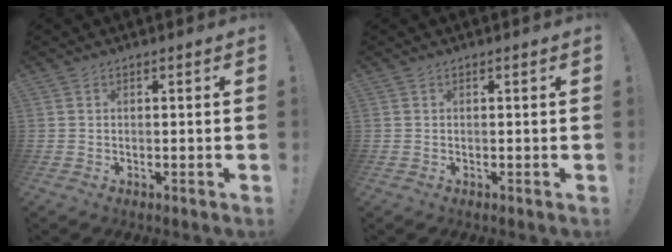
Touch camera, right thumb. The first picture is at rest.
{"total": 0.0}